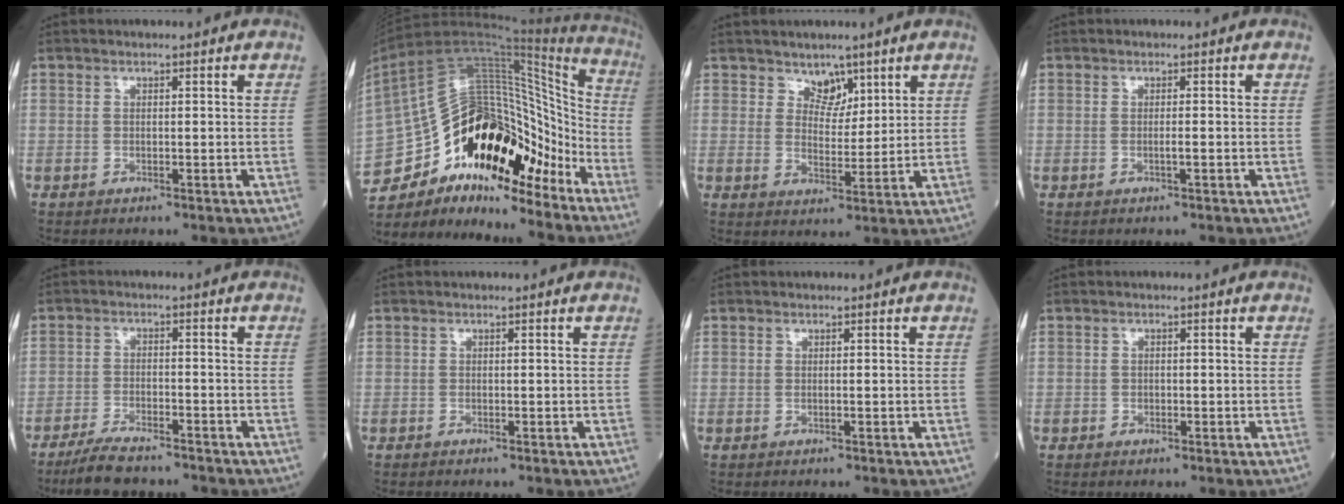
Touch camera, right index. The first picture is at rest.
{"total": 28.3, "force": [-19.1, 10.9, 17.8], "torque": [-0.348, 0.033, -0.312]}
{"total": 3.8, "force": [2.9, 2.3, 1.1], "torque": [-0.011, -0.006, 0.051]}
{"total": 0.8, "force": [-0.3, 0.0, 0.8], "torque": [-0.016, 0.000, -0.005]}
{"total": 7.5, "force": [-6.5, 1.4, 3.4], "torque": [-0.062, -0.018, -0.112]}
{"total": 0.0}
{"total": 0.0}
{"total": 0.6, "force": [-0.3, 0.5, 0.2], "torque": [-0.001, 0.002, -0.007]}